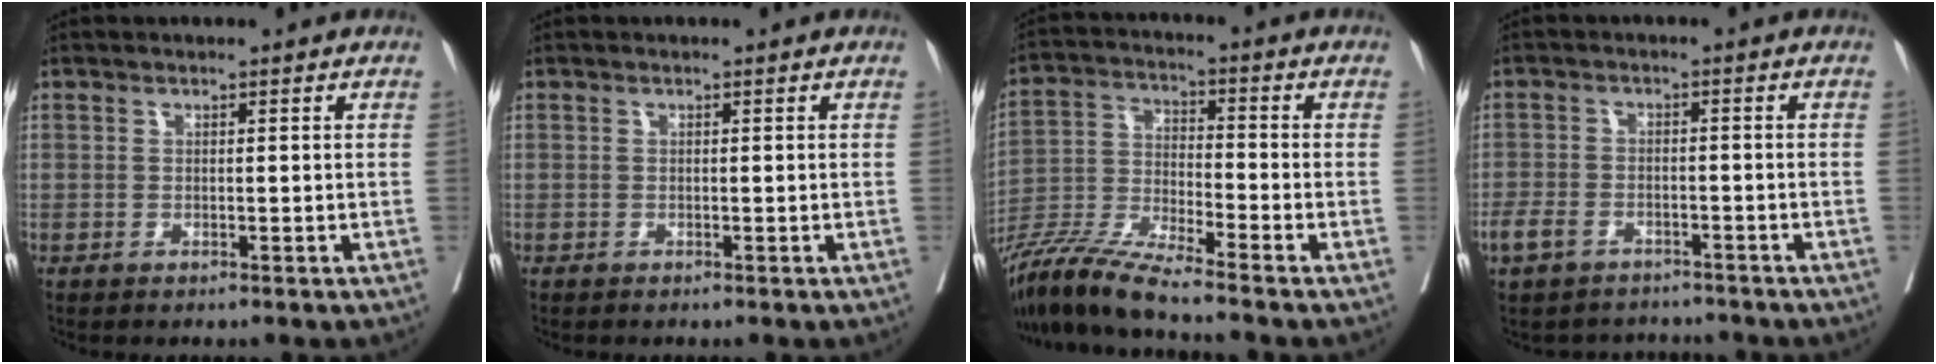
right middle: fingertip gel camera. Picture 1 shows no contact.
{"total": 0.0}
{"total": 9.8, "force": [-8.8, -1.1, 4.3], "torque": [-0.087, -0.020, -0.171]}
{"total": 8.1, "force": [-6.6, 3.6, 2.9], "torque": [-0.062, 0.007, -0.099]}